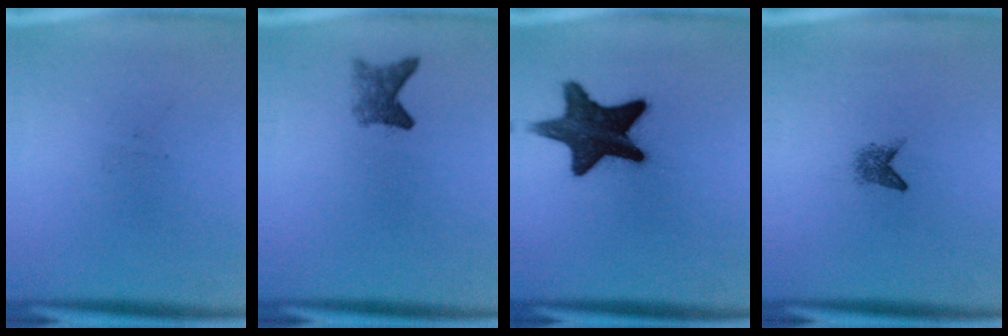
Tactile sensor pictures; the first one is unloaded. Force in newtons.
{"total": 2.7}
{"total": 15.2}
{"total": 1.8}